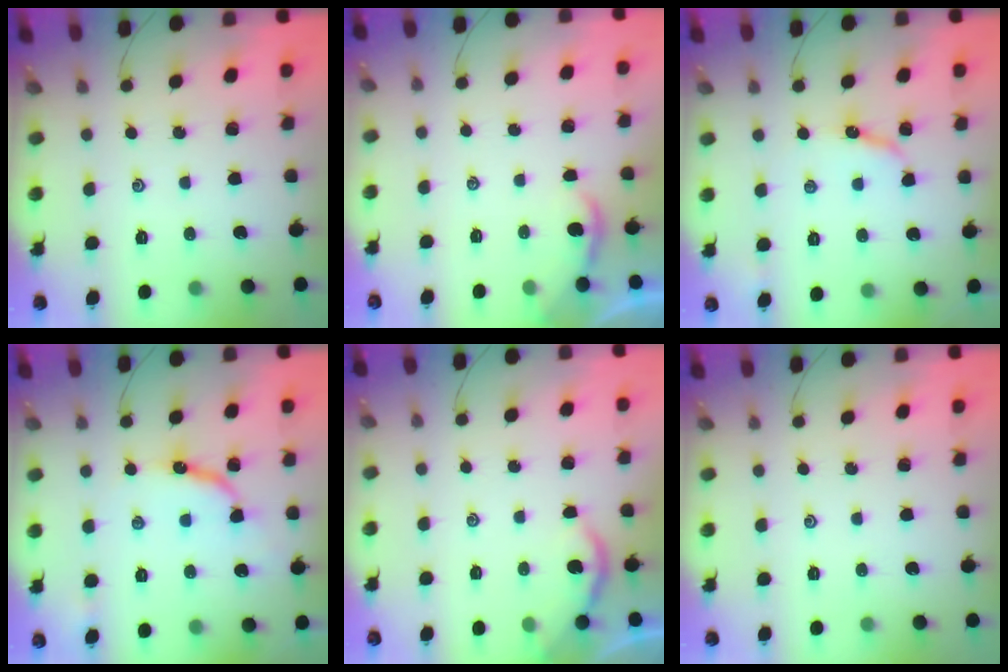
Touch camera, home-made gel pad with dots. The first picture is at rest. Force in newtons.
{"total": 1.2, "press": 1.2, "slide": 0.1}
{"total": 5.6, "press": 5.6, "slide": 0.4}
{"total": 9.4, "press": 9.4, "slide": 0.9}
{"total": 1.9, "press": 1.8, "slide": 0.4}
{"total": 0.0}